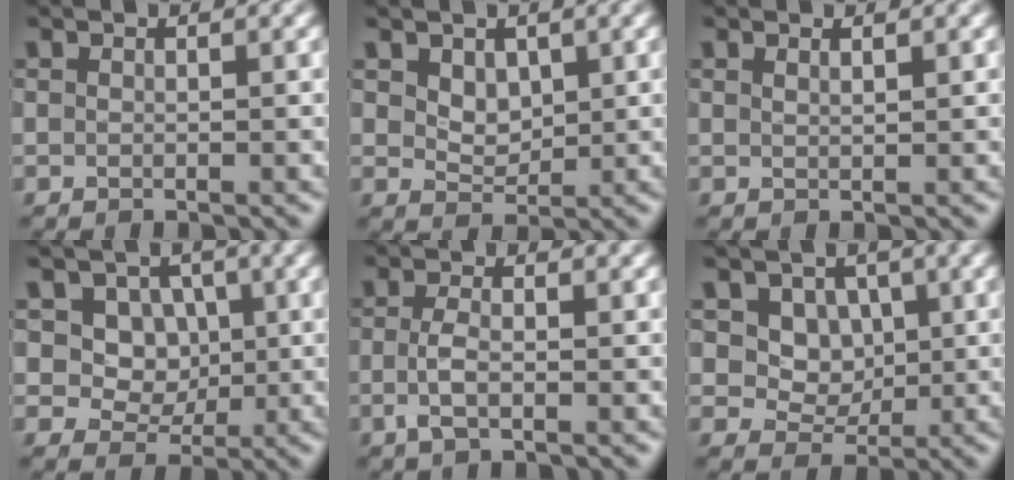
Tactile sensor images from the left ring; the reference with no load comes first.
{"total": 2.1, "force": [1.0, 1.5, 1.1], "torque": [-0.024, -0.008, 0.020]}
{"total": 0.8, "force": [0.6, 0.2, 0.4], "torque": [-0.002, 0.001, 0.010]}
{"total": 8.0, "force": [2.8, 6.4, 3.8], "torque": [-0.061, 0.011, 0.027]}
{"total": 2.2, "force": [-0.5, 0.8, 2.0], "torque": [-0.047, -0.002, -0.015]}
{"total": 6.5, "force": [2.4, 5.1, 3.3], "torque": [-0.067, -0.001, 0.036]}